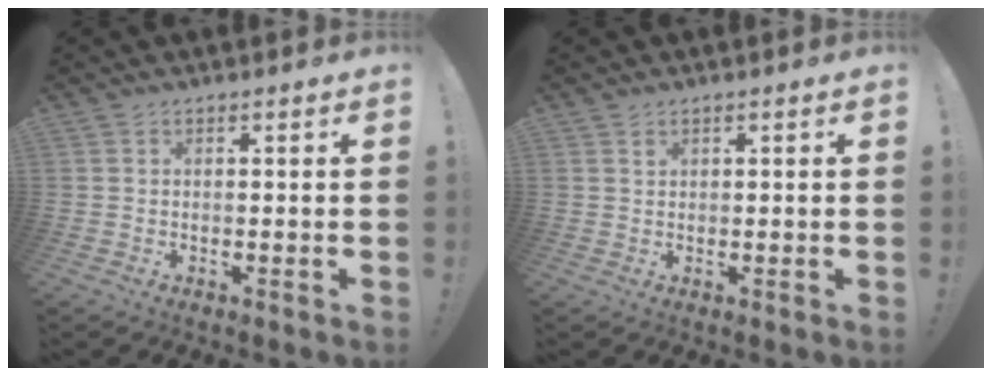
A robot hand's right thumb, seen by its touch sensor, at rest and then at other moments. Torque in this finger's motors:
{"motor_torque": [-0.05, 0.08, -0.16, 0.22, 0.05]}